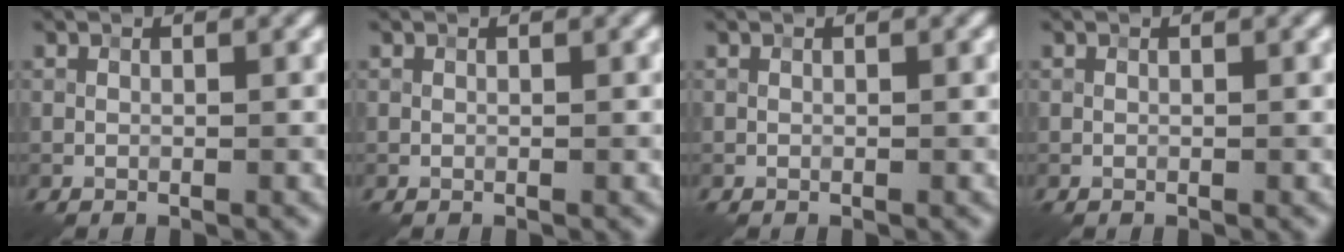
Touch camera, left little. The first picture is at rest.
{"total": 0.0}
{"total": 0.0}
{"total": 0.0}